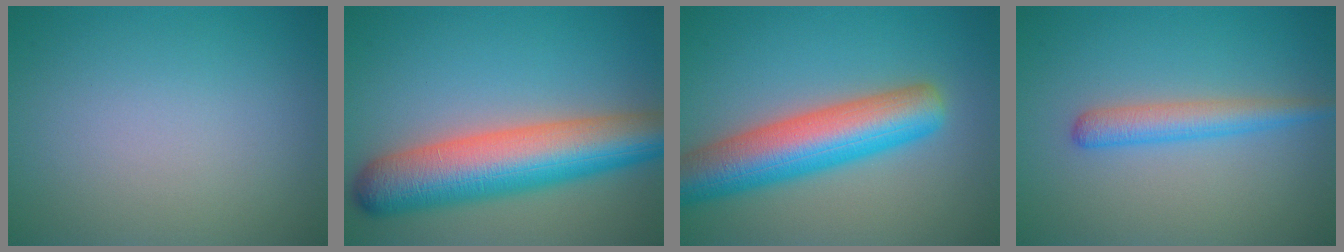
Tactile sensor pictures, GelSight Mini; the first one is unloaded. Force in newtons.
{"total": 10.2, "press": 10.2, "slide": 0.4}
{"total": 8.6, "press": 8.6, "slide": 0.2}
{"total": 2.8, "press": 2.8, "slide": 0.1}